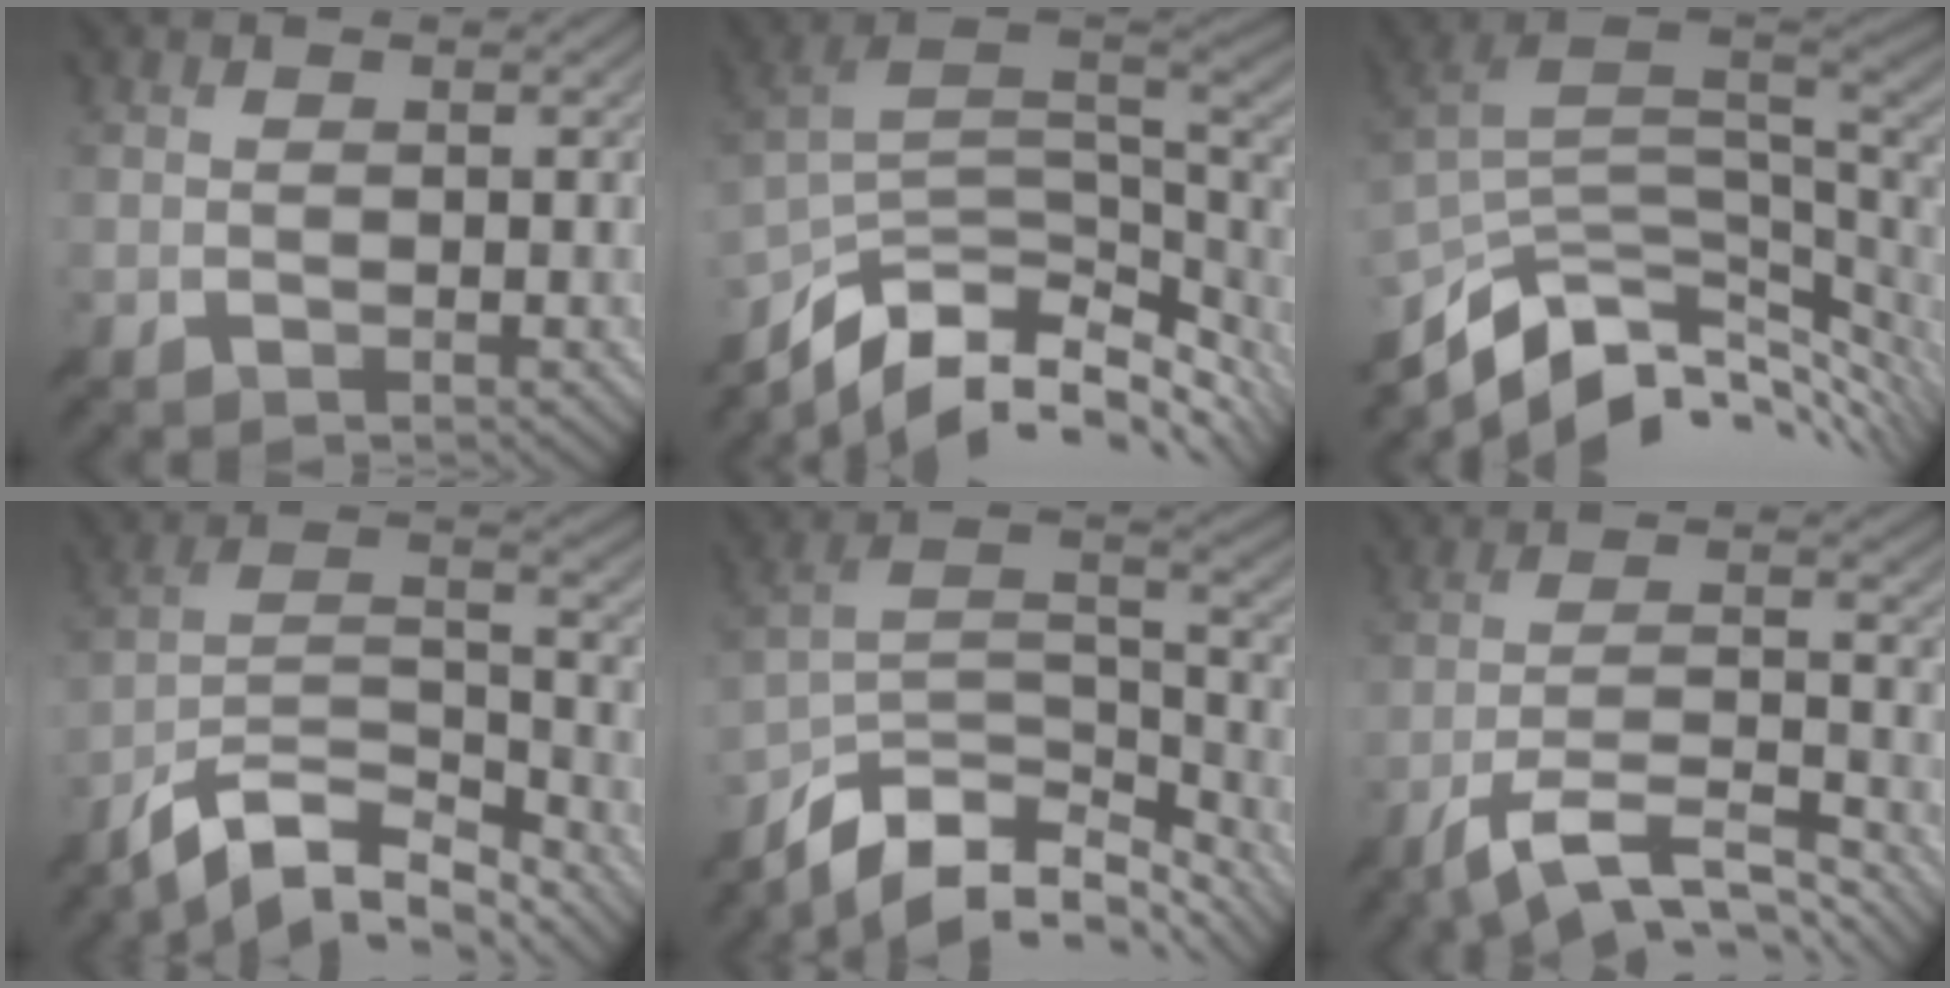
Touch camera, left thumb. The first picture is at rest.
{"total": 14.8, "force": [-8.1, 7.1, 10.2], "torque": [-0.224, -0.035, -0.124]}
{"total": 12.2, "force": [-4.4, 5.9, 9.7], "torque": [-0.208, -0.027, -0.063]}
{"total": 11.6, "force": [-9.1, 3.4, 6.3], "torque": [-0.125, 0.001, -0.174]}
{"total": 12.9, "force": [-9.4, 5.7, 6.6], "torque": [-0.150, -0.009, -0.158]}
{"total": 11.1, "force": [-8.1, 2.6, 7.1], "torque": [-0.134, 0.001, -0.144]}